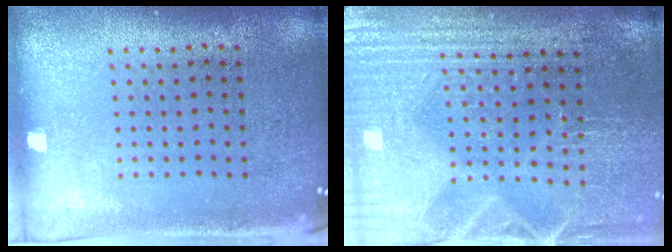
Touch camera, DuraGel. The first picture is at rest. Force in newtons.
{"total": 4.1, "press": 3.9, "slide": 1.4}